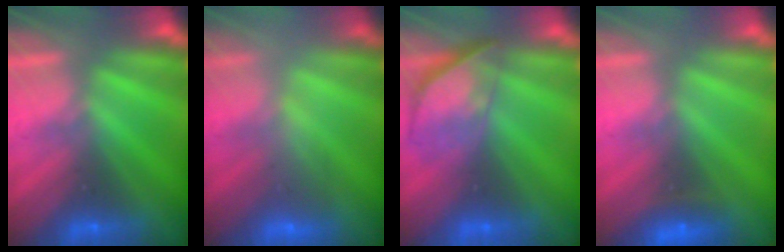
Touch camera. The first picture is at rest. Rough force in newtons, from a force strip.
{"total": 2.3}
{"total": 3.8}
{"total": 2.4}